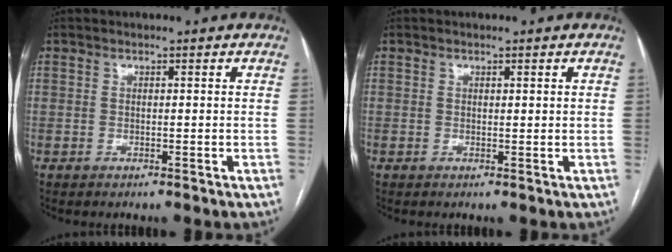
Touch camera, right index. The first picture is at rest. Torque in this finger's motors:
{"motor_torque": [0.00, 0.00, -0.02, 0.00]}